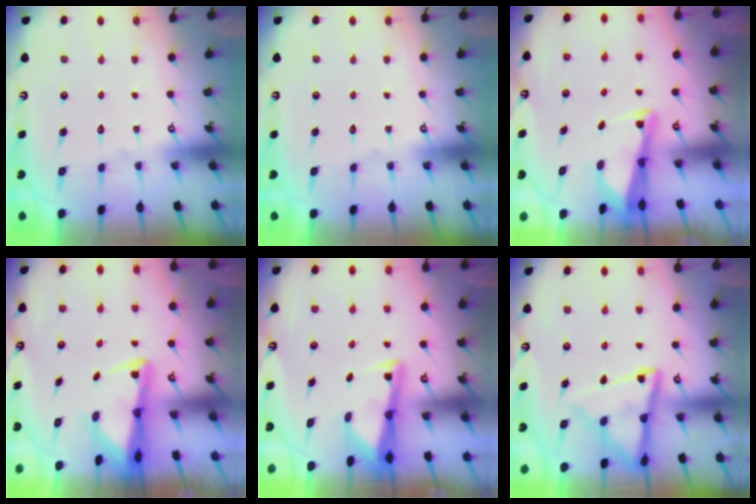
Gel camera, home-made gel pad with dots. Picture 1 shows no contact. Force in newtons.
{"total": 0.0}
{"total": 2.8, "press": 2.8, "slide": 0.3}
{"total": 2.6, "press": 2.5, "slide": 0.7}
{"total": 3.0, "press": 3.0, "slide": 0.3}
{"total": 11.1, "press": 11.1, "slide": 1.0}